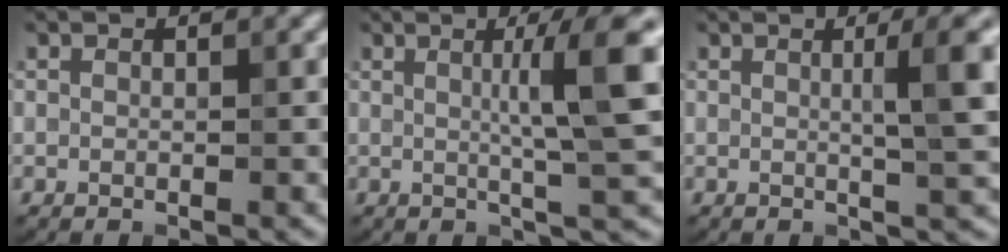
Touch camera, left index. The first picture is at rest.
{"total": 6.7, "force": [1.1, 0.9, 6.5], "torque": [-0.092, 0.010, 0.016]}
{"total": 5.3, "force": [0.8, 1.0, 5.1], "torque": [-0.065, 0.010, 0.011]}